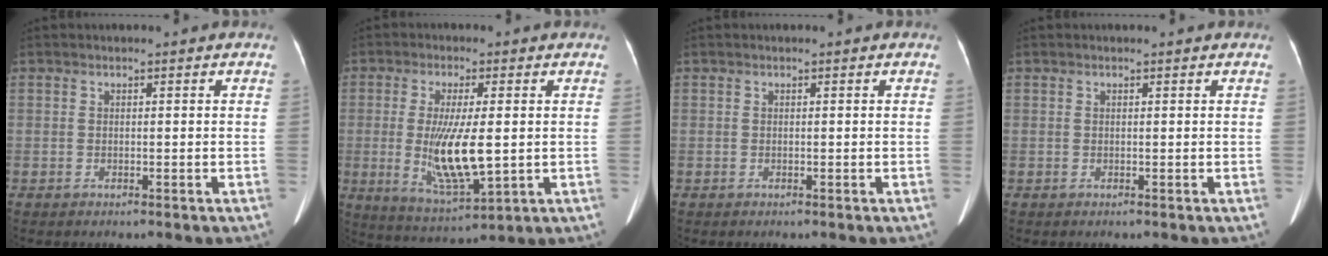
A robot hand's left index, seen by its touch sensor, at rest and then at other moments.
{"total": 10.6, "force": [-0.9, 2.4, 10.3], "torque": [-0.201, -0.023, -0.011]}
{"total": 0.0}
{"total": 0.0}